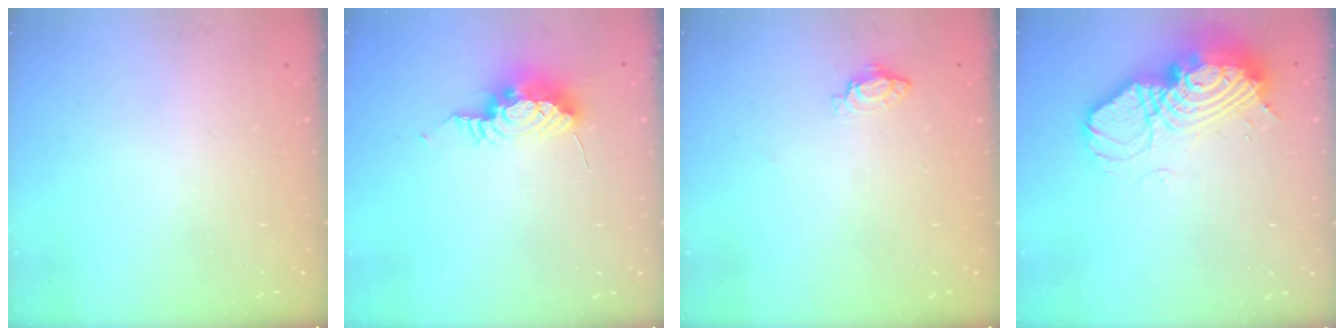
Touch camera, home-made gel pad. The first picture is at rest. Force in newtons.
{"total": 15.9, "press": 11.1, "slide": 11.4}
{"total": 4.4, "press": 4.3, "slide": 0.5}
{"total": 17.0, "press": 17.0, "slide": 1.5}